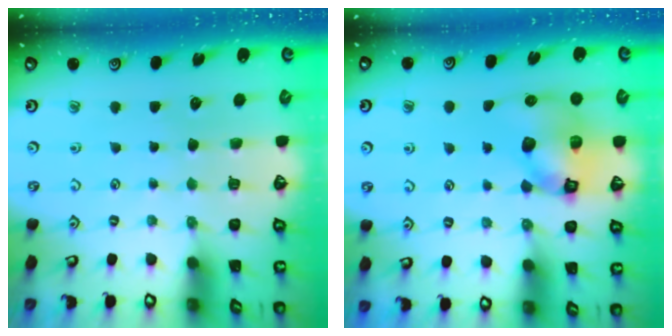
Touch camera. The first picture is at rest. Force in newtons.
{"total": 11.2, "press": 11.0, "slide": 1.9}